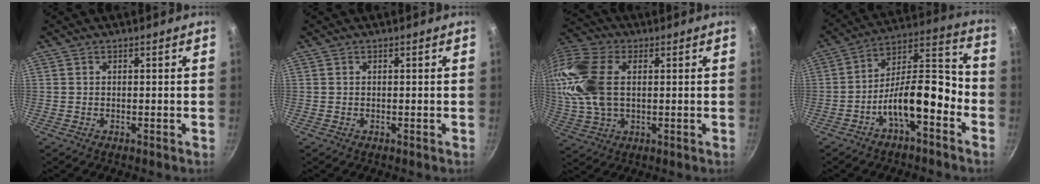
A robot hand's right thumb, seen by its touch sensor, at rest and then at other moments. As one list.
[{"total": 0.0}, {"total": 22.0, "force": [4.2, 13.8, 16.5], "torque": [-0.421, 0.024, 0.080]}, {"total": 14.8, "force": [-5.5, 5.9, 12.4], "torque": [-0.196, 0.071, -0.093]}]